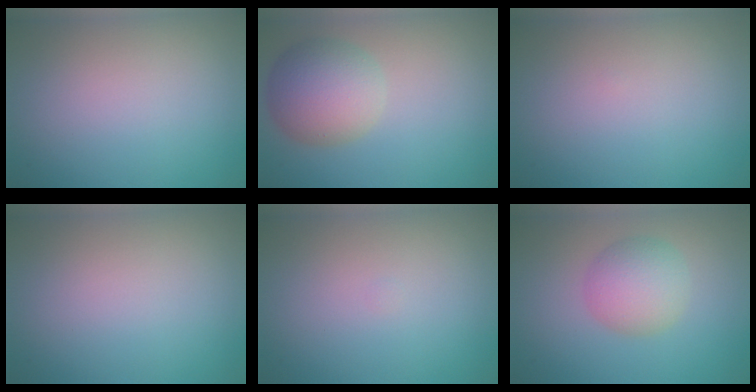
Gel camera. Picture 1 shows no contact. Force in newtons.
{"total": 5.5, "press": 5.5, "slide": 0.3}
{"total": 0.0}
{"total": 0.0}
{"total": 0.0}
{"total": 4.0, "press": 4.0, "slide": 0.2}